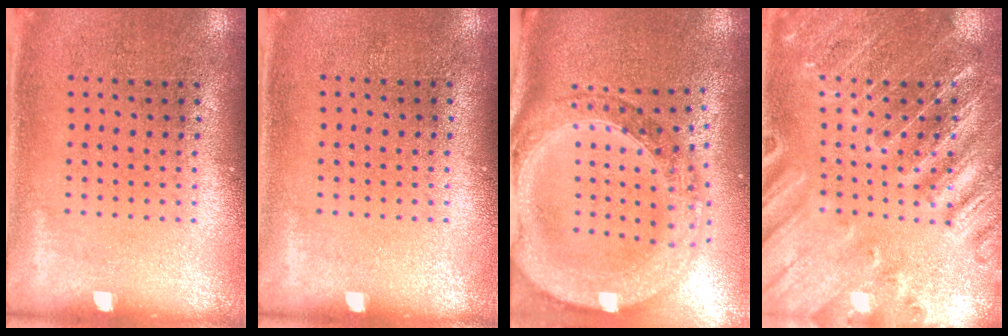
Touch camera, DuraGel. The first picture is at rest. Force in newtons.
{"total": 0.0}
{"total": 2.7, "press": 2.4, "slide": 1.4}
{"total": 3.1, "press": 3.1, "slide": 0.6}